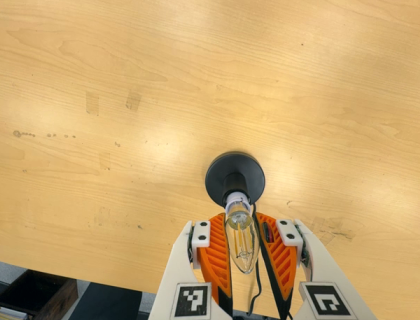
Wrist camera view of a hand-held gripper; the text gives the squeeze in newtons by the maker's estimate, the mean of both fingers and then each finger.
{"total": 9.4, "left": 9.2, "right": 9.7}